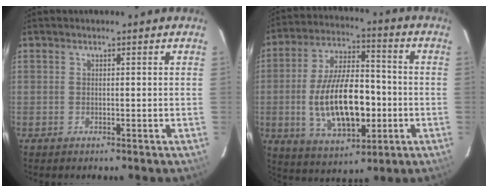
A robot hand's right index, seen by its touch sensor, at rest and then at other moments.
{"total": 17.9, "force": [-3.3, 8.5, 15.4], "torque": [-0.298, 0.002, -0.040]}